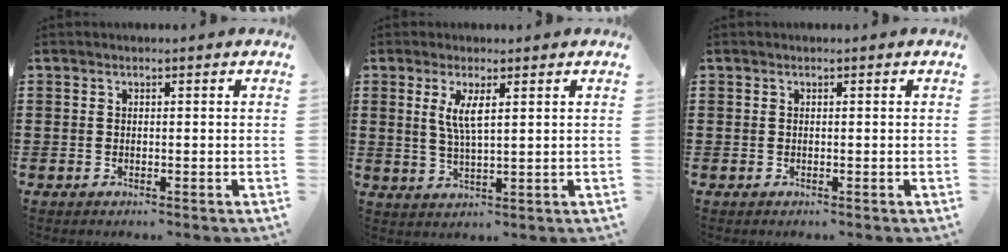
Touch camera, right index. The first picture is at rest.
{"total": 4.2, "force": [1.4, 0.8, 3.9], "torque": [-0.081, 0.000, 0.022]}
{"total": 0.0}